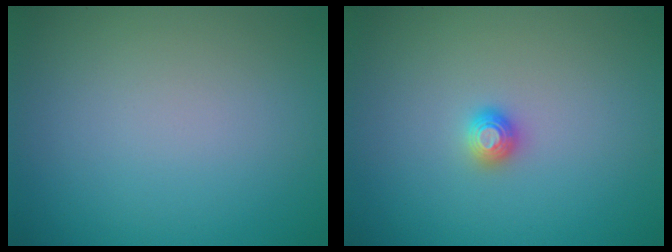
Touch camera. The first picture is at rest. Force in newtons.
{"total": 1.2, "press": 1.1, "slide": 0.3}